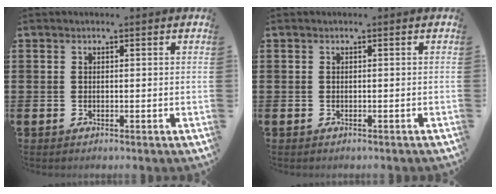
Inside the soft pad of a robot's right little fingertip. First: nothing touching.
{"total": 0.0}